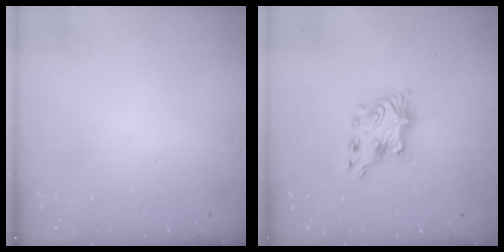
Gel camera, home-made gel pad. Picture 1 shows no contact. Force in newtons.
{"total": 7.5, "press": 7.5, "slide": 0.4}